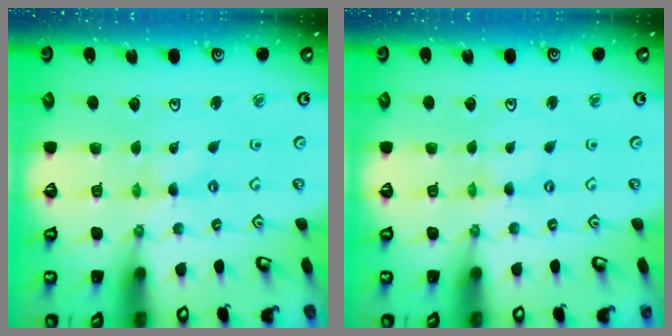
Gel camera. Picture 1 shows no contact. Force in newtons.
{"total": 0.7, "press": 0.6, "slide": 0.1}